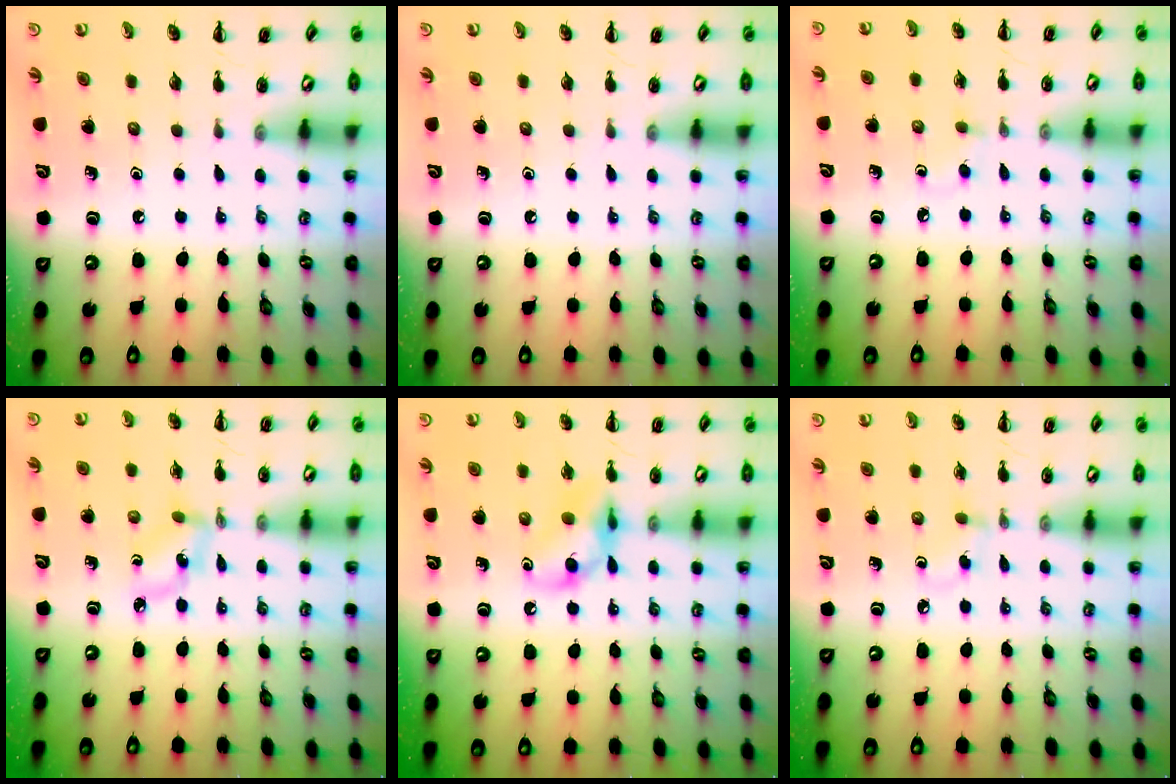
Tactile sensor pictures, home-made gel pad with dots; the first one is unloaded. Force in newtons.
{"total": 0.7, "press": 0.6, "slide": 0.4}
{"total": 2.3, "press": 2.1, "slide": 1.0}
{"total": 2.8, "press": 2.7, "slide": 0.8}
{"total": 11.1, "press": 11.1, "slide": 1.1}
{"total": 3.0, "press": 2.7, "slide": 1.3}